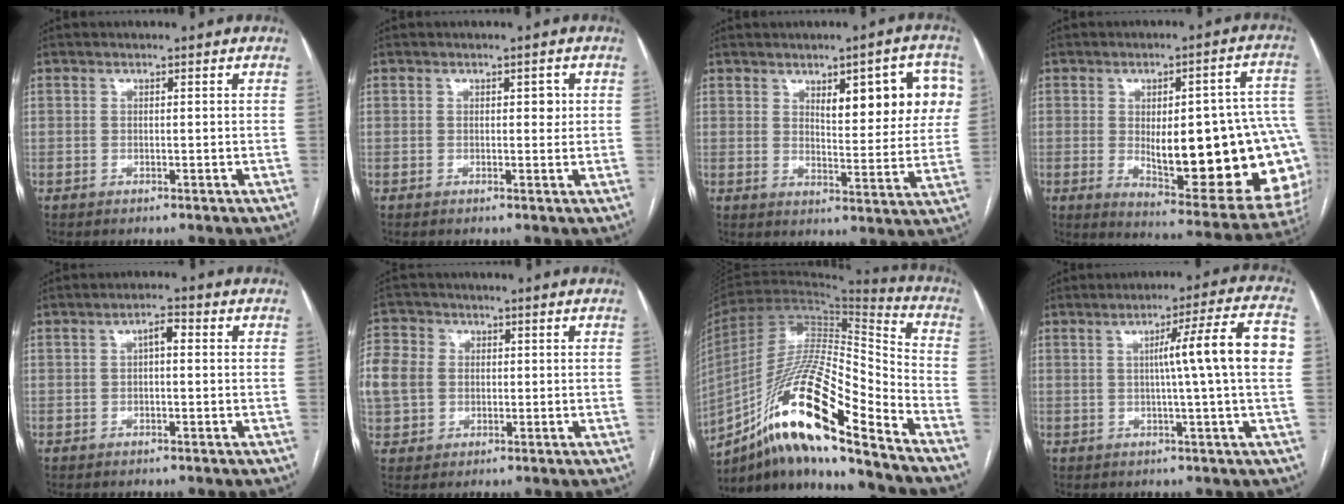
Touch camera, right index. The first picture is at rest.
{"total": 1.6, "force": [0.4, 0.9, 1.3], "torque": [-0.017, 0.004, 0.004]}
{"total": 11.8, "force": [4.4, 3.6, 10.4], "torque": [-0.127, 0.014, 0.060]}
{"total": 25.4, "force": [-2.8, 7.2, 24.2], "torque": [-0.228, 0.014, -0.008]}
{"total": 2.5, "force": [0.3, 0.9, 2.3], "torque": [-0.040, 0.013, 0.004]}
{"total": 24.0, "force": [3.1, 21.4, 10.3], "torque": [-0.367, 0.088, 0.073]}
{"total": 21.5, "force": [-13.0, 2.4, 17.0], "torque": [-0.323, -0.012, -0.234]}
{"total": 11.3, "force": [1.0, -1.5, 11.1], "torque": [-0.158, 0.012, 0.009]}